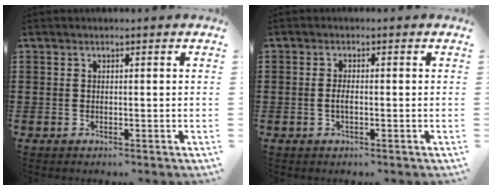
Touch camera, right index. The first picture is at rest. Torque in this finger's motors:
{"motor_torque": [2.14, 0.00, 0.19, 0.06]}